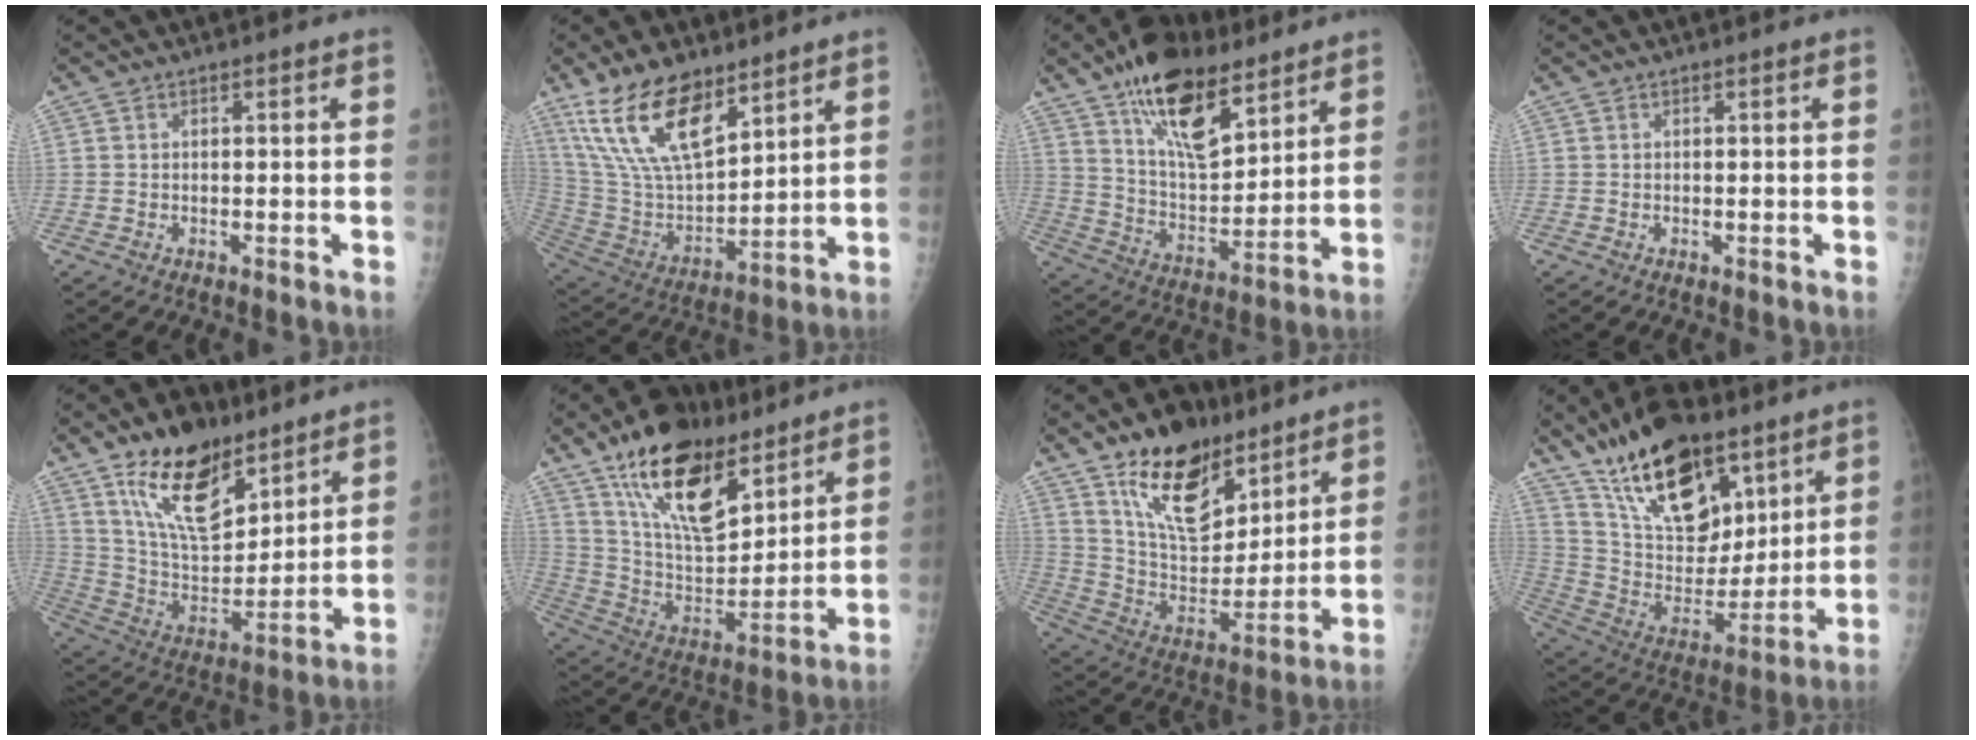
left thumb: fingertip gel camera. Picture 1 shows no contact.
{"total": 17.7, "force": [11.4, 7.6, 11.2], "torque": [-0.181, -0.055, 0.233]}
{"total": 18.3, "force": [11.6, 7.8, 11.8], "torque": [-0.163, -0.058, 0.210]}
{"total": 0.0}
{"total": 18.6, "force": [11.7, 9.0, 11.4], "torque": [-0.150, -0.067, 0.220]}
{"total": 22.2, "force": [14.2, 9.8, 14.0], "torque": [-0.195, -0.065, 0.259]}
{"total": 19.7, "force": [12.6, 10.2, 11.2], "torque": [-0.131, -0.074, 0.228]}
{"total": 23.4, "force": [14.9, 11.5, 14.0], "torque": [-0.202, -0.061, 0.269]}